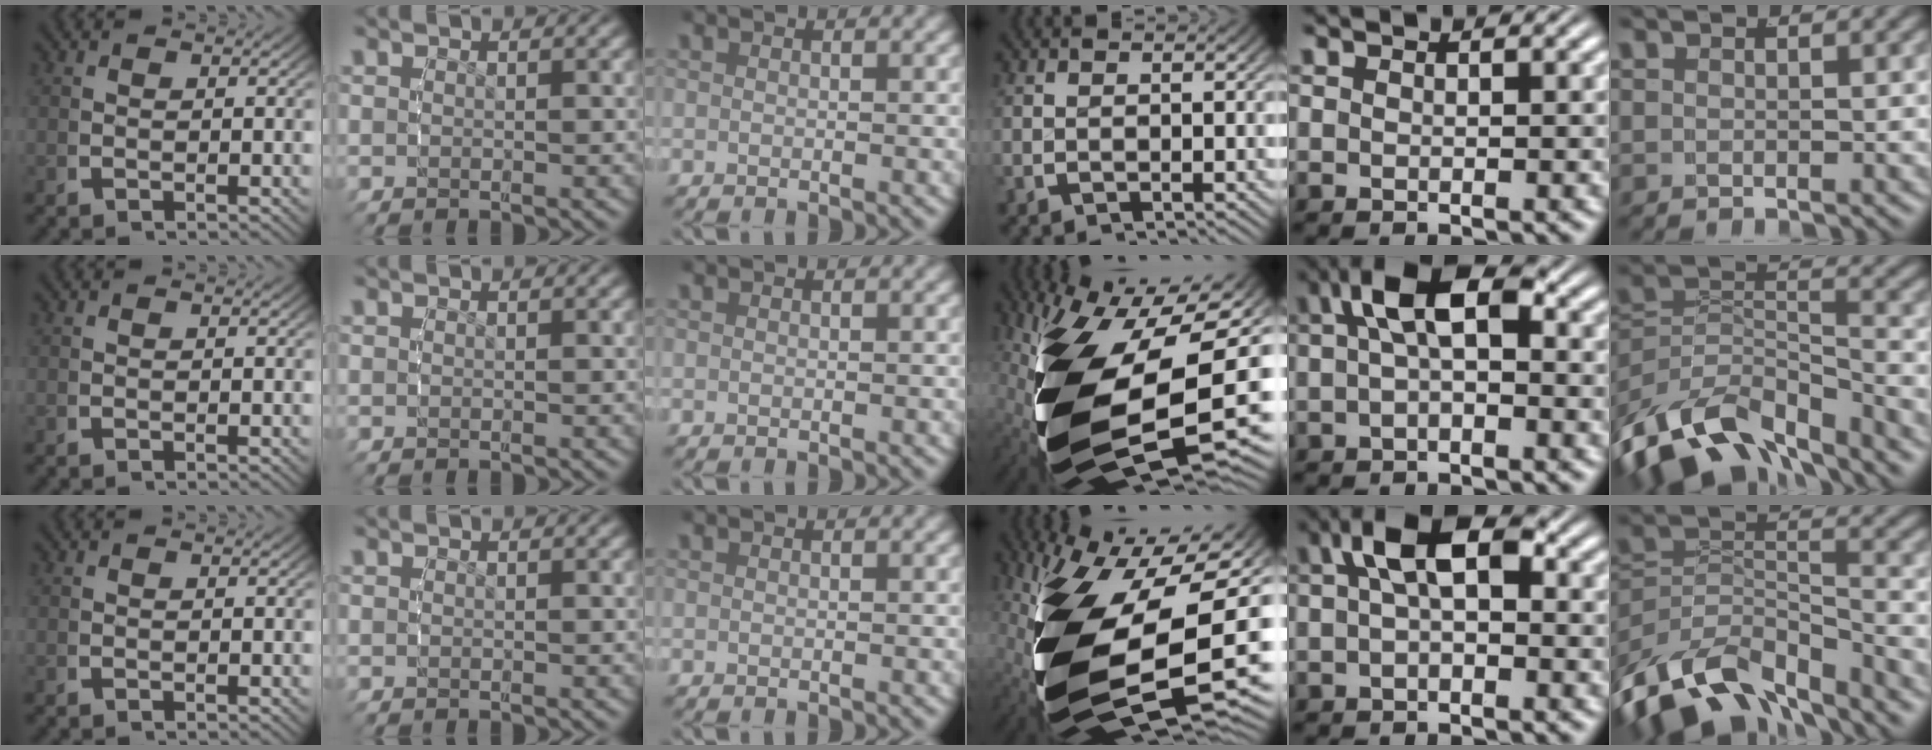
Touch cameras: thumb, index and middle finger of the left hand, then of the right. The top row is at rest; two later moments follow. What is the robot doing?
{"motion": "grasp_and_lifting", "object": "bottle cap"}